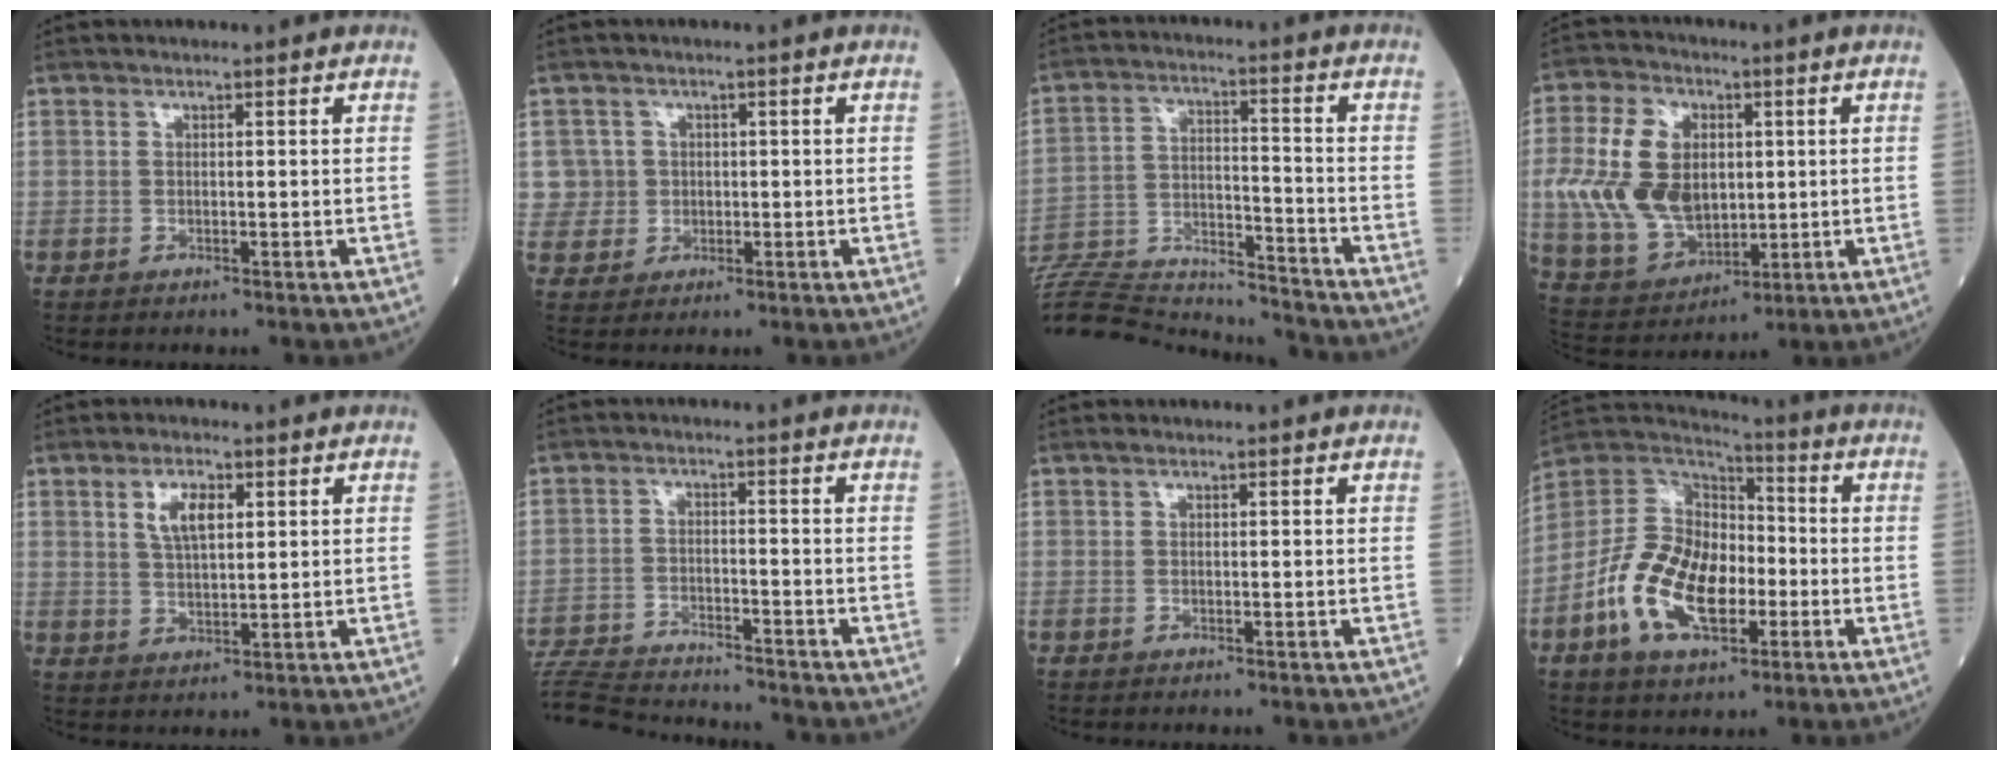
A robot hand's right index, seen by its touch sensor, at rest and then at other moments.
{"total": 4.0, "force": [0.6, 4.0, -0.4], "torque": [0.020, 0.009, 0.015]}
{"total": 22.2, "force": [-21.4, 2.8, 5.5], "torque": [-0.144, -0.001, -0.336]}
{"total": 14.1, "force": [1.2, 9.3, 10.5], "torque": [-0.238, 0.019, 0.036]}
{"total": 4.9, "force": [2.1, 1.8, 4.1], "torque": [-0.081, 0.004, 0.043]}
{"total": 12.5, "force": [-12.0, 0.6, 3.3], "torque": [-0.059, -0.004, -0.193]}
{"total": 0.0}
{"total": 14.5, "force": [-4.2, 7.9, 11.4], "torque": [-0.241, 0.015, -0.074]}